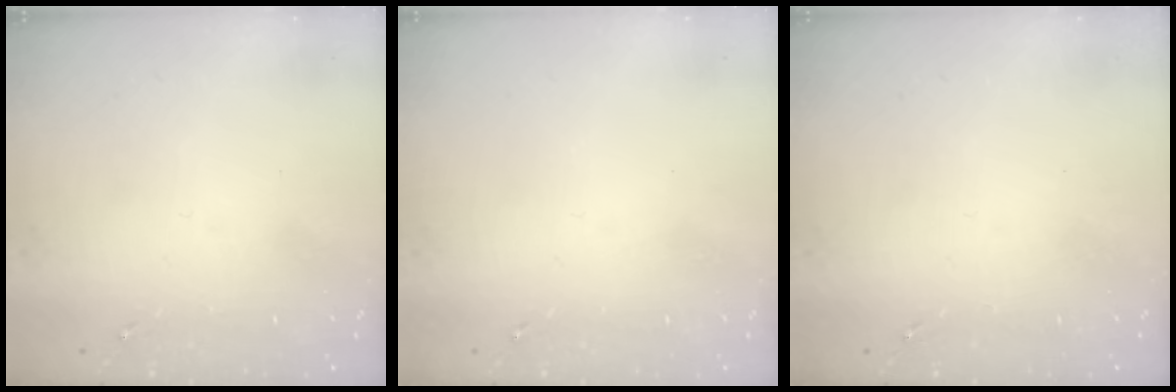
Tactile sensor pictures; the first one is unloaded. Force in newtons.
{"total": 0.0}
{"total": 0.0}